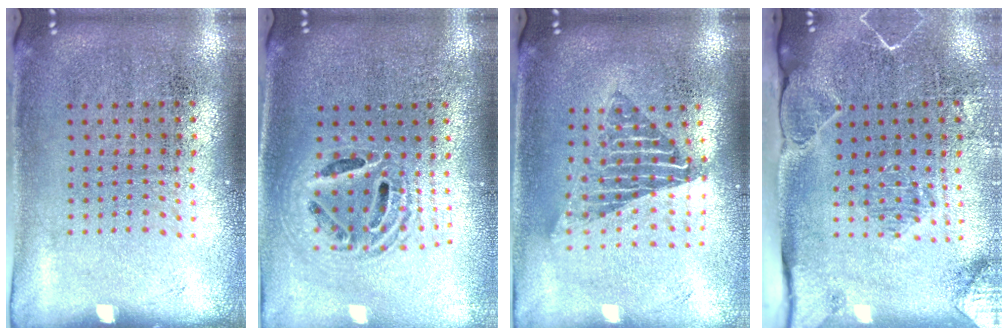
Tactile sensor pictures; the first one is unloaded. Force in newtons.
{"total": 1.9, "press": 1.6, "slide": 1.1}
{"total": 1.7, "press": 1.4, "slide": 1.0}
{"total": 2.1, "press": 2.0, "slide": 0.6}